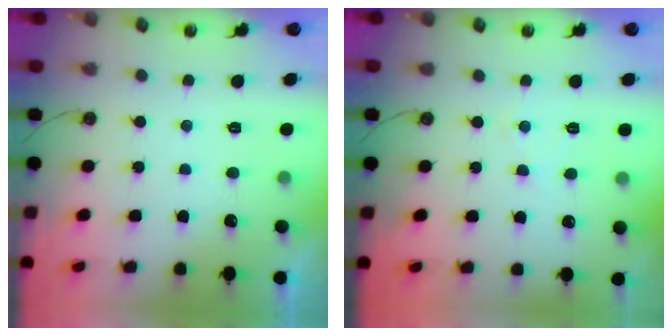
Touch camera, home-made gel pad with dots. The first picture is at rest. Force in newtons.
{"total": 4.8, "press": 4.7, "slide": 0.7}